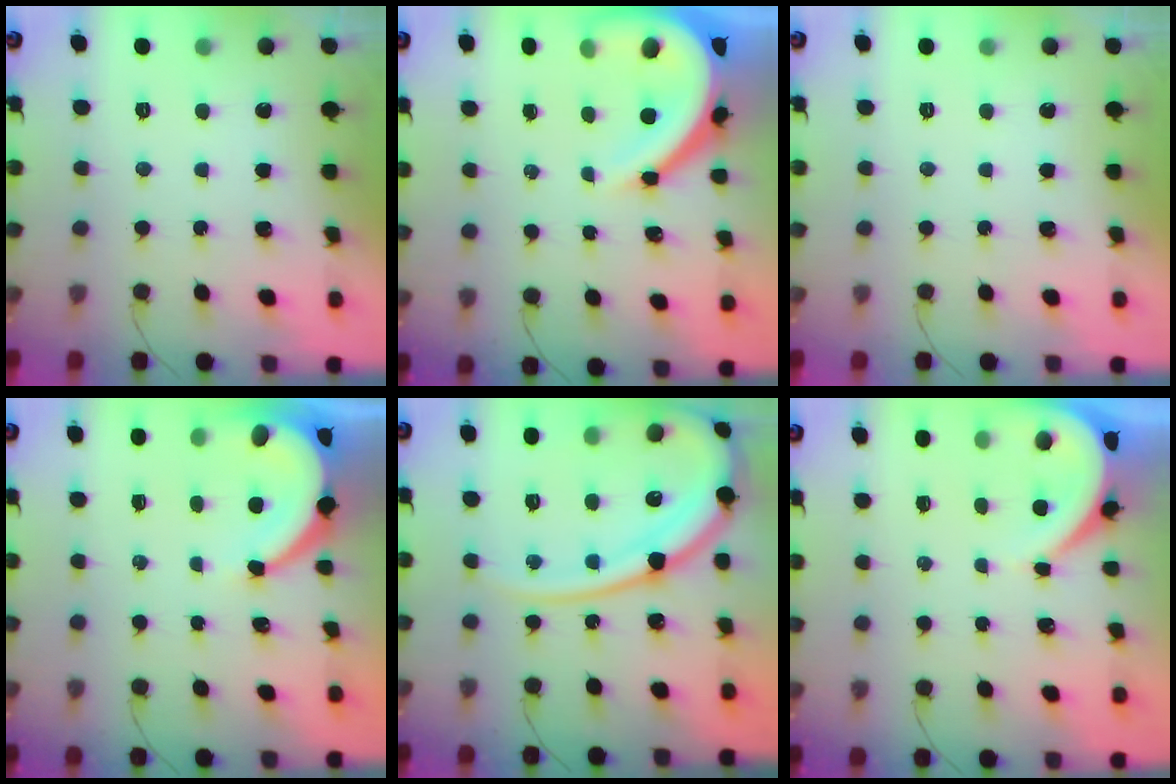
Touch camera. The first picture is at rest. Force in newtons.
{"total": 13.8, "press": 13.7, "slide": 1.5}
{"total": 0.0}
{"total": 6.9, "press": 6.9, "slide": 0.8}
{"total": 18.6, "press": 18.6, "slide": 1.4}
{"total": 3.9, "press": 3.9, "slide": 0.5}